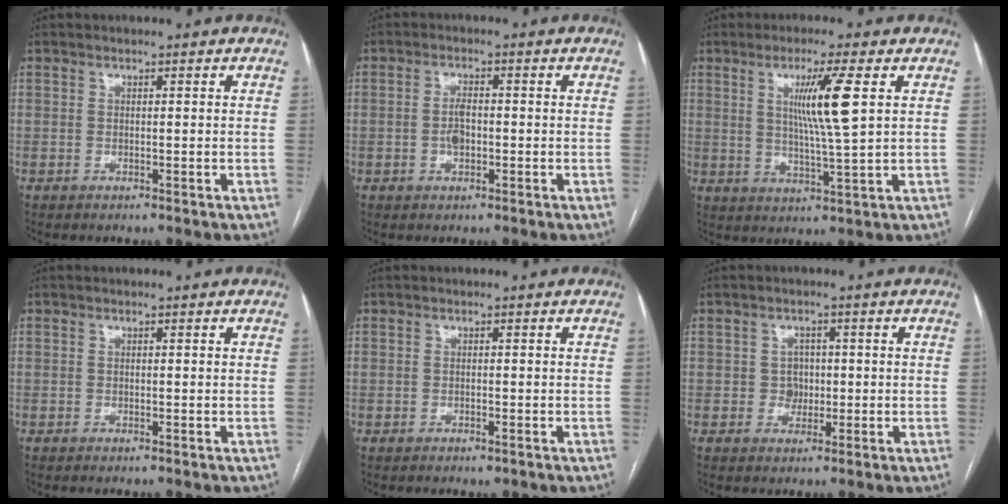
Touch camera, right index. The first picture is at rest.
{"total": 2.8, "force": [-0.5, 1.3, 2.5], "torque": [-0.050, 0.003, -0.009]}
{"total": 8.2, "force": [2.5, -0.9, 7.8], "torque": [-0.140, -0.010, 0.047]}
{"total": 0.0}
{"total": 0.8, "force": [-0.5, 0.4, 0.5], "torque": [-0.008, -0.001, -0.002]}
{"total": 2.6, "force": [-0.1, 2.4, 0.9], "torque": [-0.006, 0.006, -0.001]}